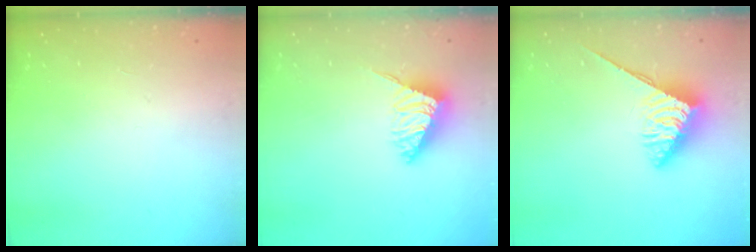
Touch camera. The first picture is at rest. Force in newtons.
{"total": 2.9, "press": 2.9, "slide": 0.5}
{"total": 4.3, "press": 4.3, "slide": 0.5}